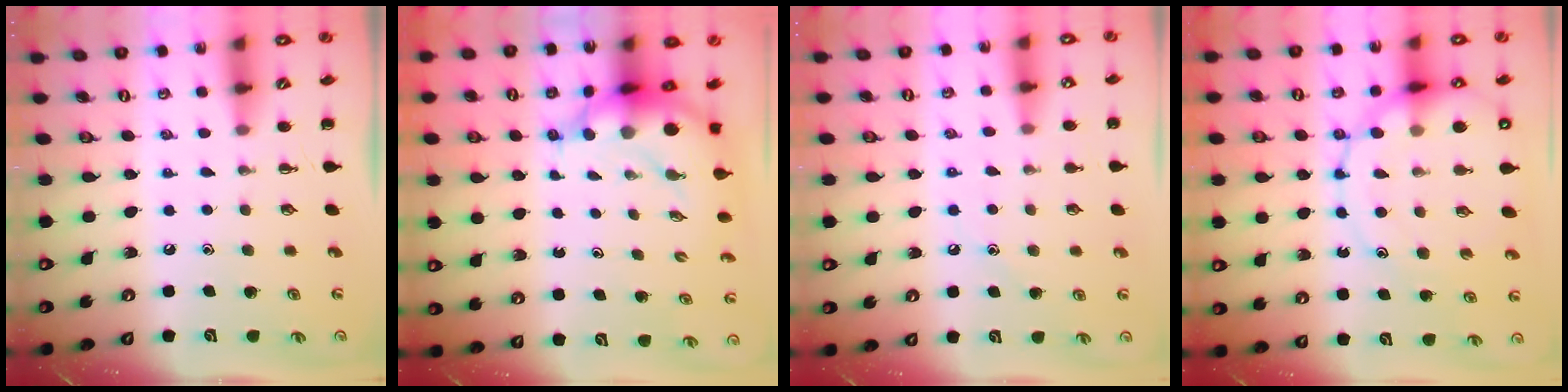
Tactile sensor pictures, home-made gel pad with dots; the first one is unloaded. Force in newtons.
{"total": 7.4, "press": 7.2, "slide": 1.7}
{"total": 7.5, "press": 7.3, "slide": 2.0}
{"total": 16.6, "press": 16.4, "slide": 2.5}